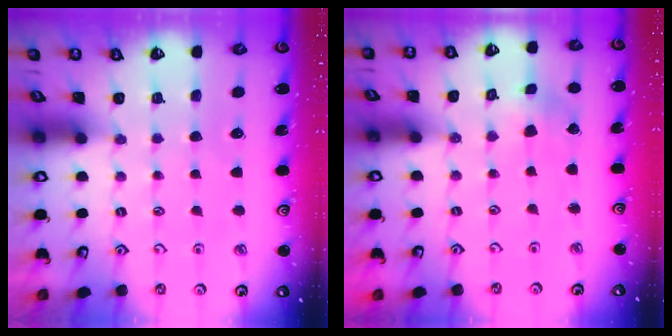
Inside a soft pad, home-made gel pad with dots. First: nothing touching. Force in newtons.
{"total": 1.9, "press": 1.9, "slide": 0.3}